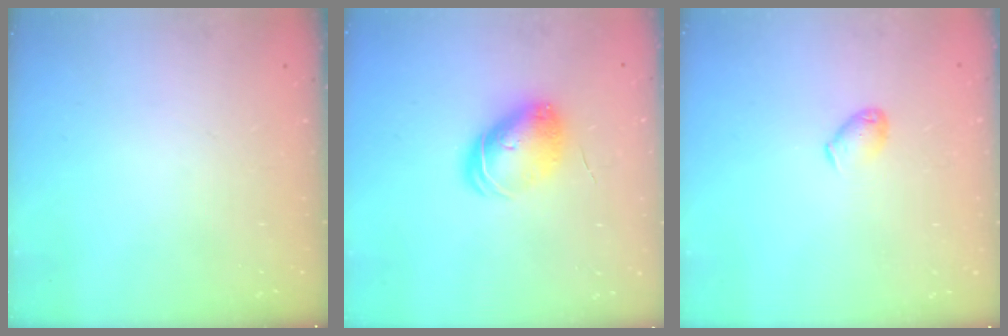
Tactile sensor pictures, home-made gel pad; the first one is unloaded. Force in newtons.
{"total": 9.2, "press": 9.2, "slide": 0.3}
{"total": 4.3, "press": 4.2, "slide": 1.0}